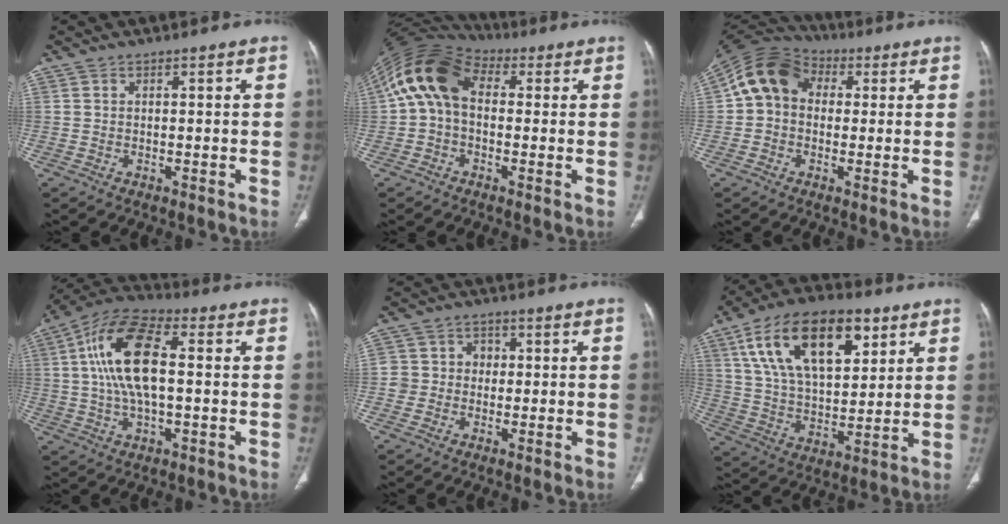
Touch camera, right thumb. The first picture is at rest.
{"total": 12.6, "force": [1.6, 8.5, 9.1], "torque": [-0.170, 0.038, 0.015]}
{"total": 11.7, "force": [1.7, 9.4, 6.8], "torque": [-0.116, 0.033, 0.016]}
{"total": 15.9, "force": [1.7, 7.1, 14.1], "torque": [-0.279, 0.023, 0.024]}
{"total": 4.8, "force": [-0.1, 4.7, 1.0], "torque": [0.017, 0.016, -0.006]}
{"total": 22.6, "force": [10.1, 11.7, 16.5], "torque": [-0.262, -0.019, 0.180]}